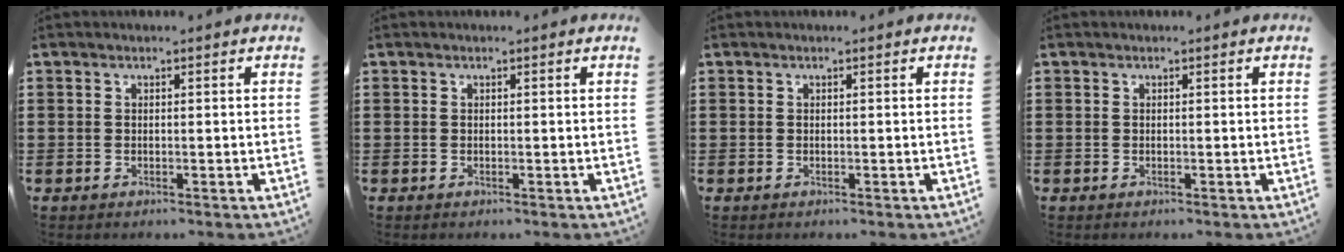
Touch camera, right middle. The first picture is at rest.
{"total": 0.0}
{"total": 0.0}
{"total": 0.0}